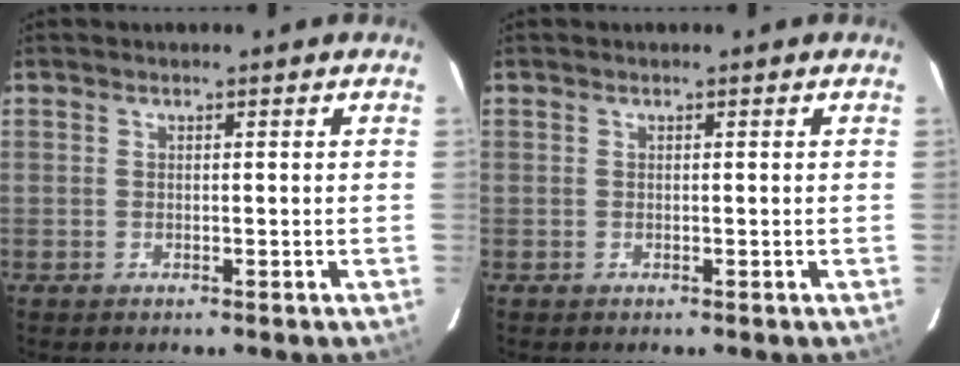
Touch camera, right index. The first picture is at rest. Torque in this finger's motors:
{"motor_torque": [0.00, 0.00, 0.00, 0.00]}